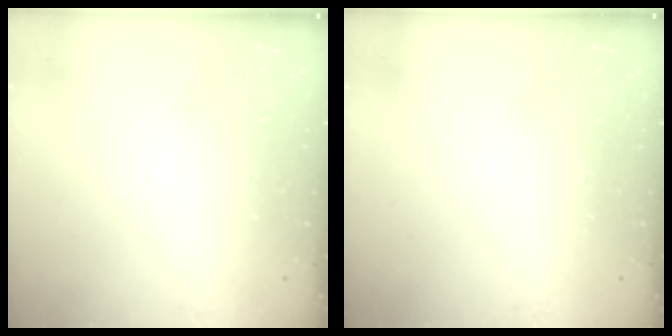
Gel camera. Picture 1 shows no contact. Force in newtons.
{"total": 0.0}